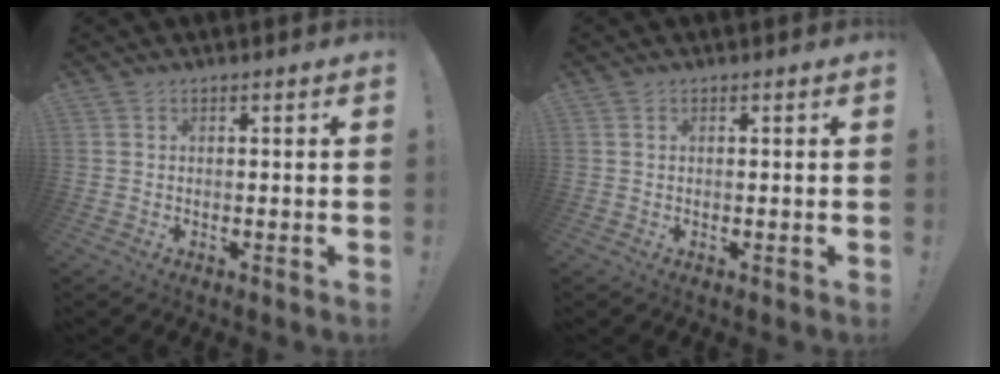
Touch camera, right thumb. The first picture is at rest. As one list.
[{"total": 0.0}]